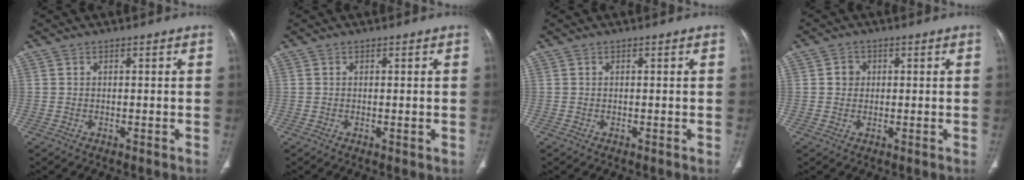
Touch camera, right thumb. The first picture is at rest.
{"total": 0.6, "force": [-0.1, 0.3, 0.6], "torque": [-0.015, -0.005, 0.000]}
{"total": 0.0}
{"total": 1.3, "force": [0.2, 1.2, 0.4], "torque": [-0.002, 0.002, 0.002]}